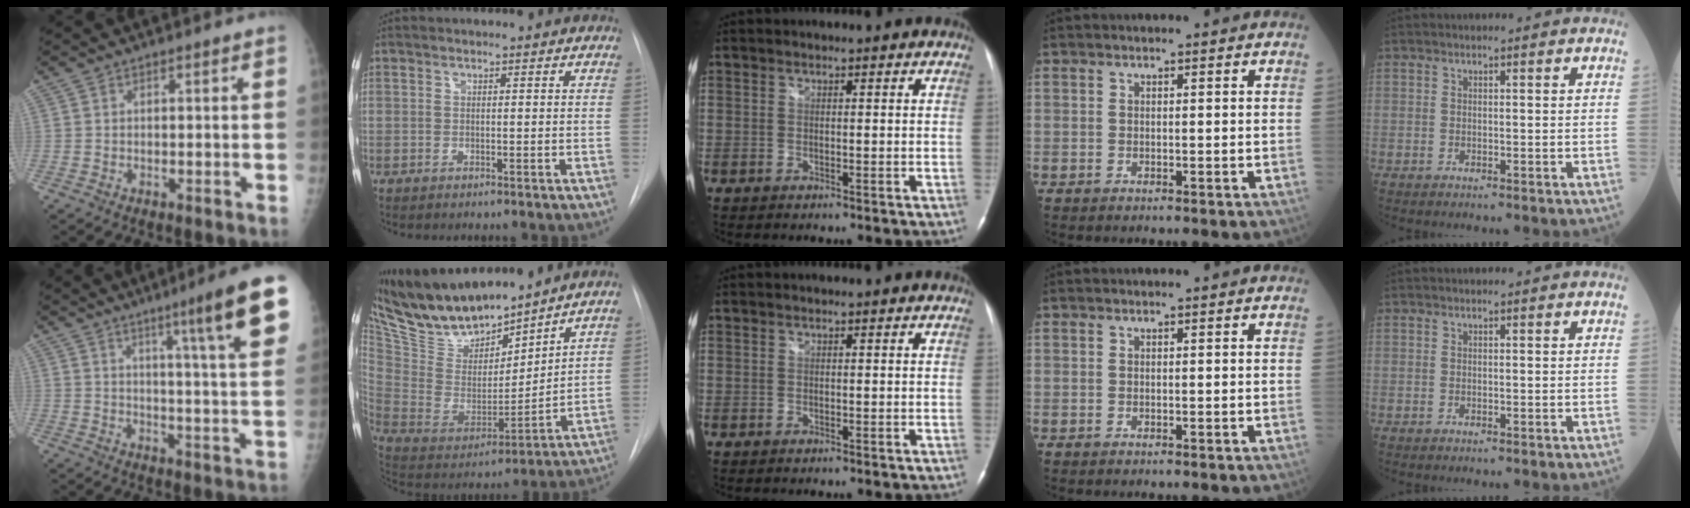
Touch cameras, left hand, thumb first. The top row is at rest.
{"thumb": {"total": 15.8, "force": [8.1, 0.6, 13.5], "torque": [-0.176, -0.033, 0.104]}, "index": {"total": 20.2, "force": [17.7, 4.6, 8.6], "torque": [-0.165, -0.004, 0.332]}}